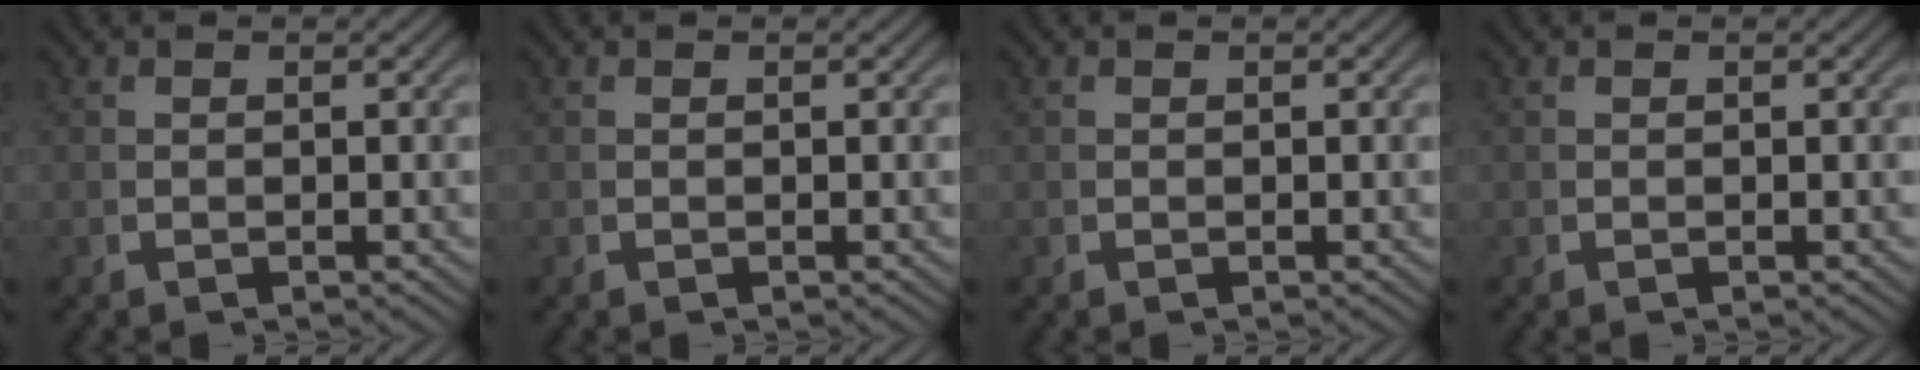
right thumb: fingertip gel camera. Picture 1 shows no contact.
{"total": 0.0}
{"total": 0.0}
{"total": 0.0}